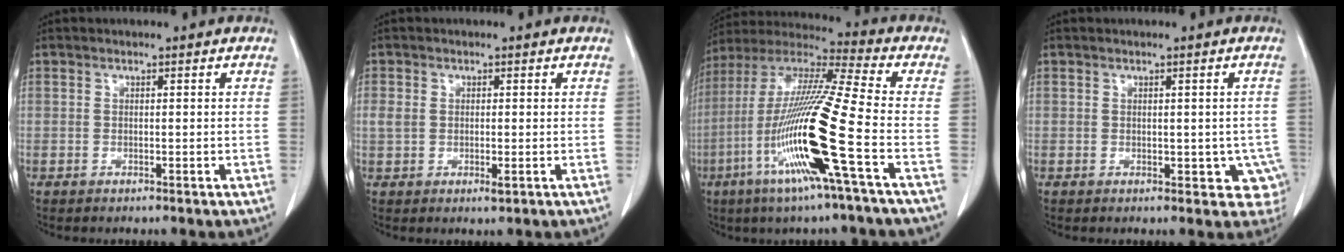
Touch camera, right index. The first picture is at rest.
{"total": 3.0, "force": [-0.2, 1.7, 2.4], "torque": [-0.049, 0.000, 0.003]}
{"total": 19.7, "force": [-6.5, -0.9, 18.6], "torque": [-0.388, -0.024, -0.138]}
{"total": 4.7, "force": [-0.6, 3.0, 3.6], "torque": [-0.011, 0.005, -0.001]}